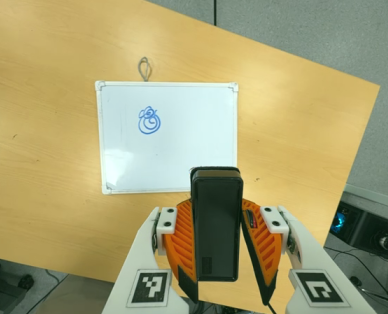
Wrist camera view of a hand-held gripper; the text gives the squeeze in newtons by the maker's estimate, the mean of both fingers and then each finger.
{"total": 6.3, "left": 5.0, "right": 7.6}